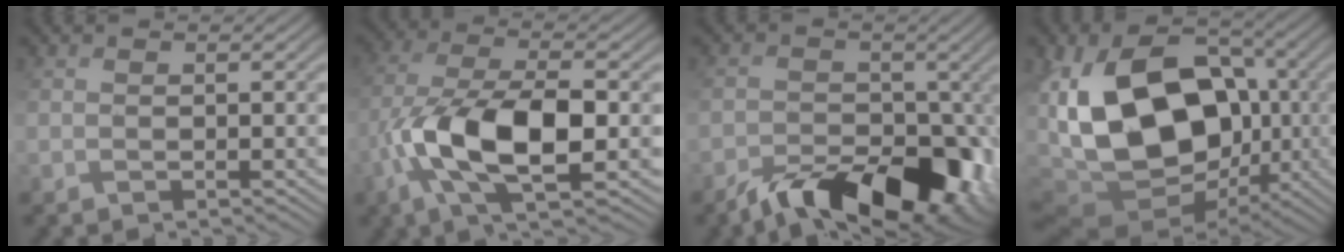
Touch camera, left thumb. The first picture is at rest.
{"total": 11.7, "force": [-3.0, 4.7, 10.3], "torque": [-0.217, -0.005, -0.059]}
{"total": 11.4, "force": [-6.5, 5.9, 7.3], "torque": [-0.100, -0.024, -0.108]}
{"total": 18.8, "force": [-2.3, 12.2, 14.1], "torque": [-0.287, -0.007, -0.042]}